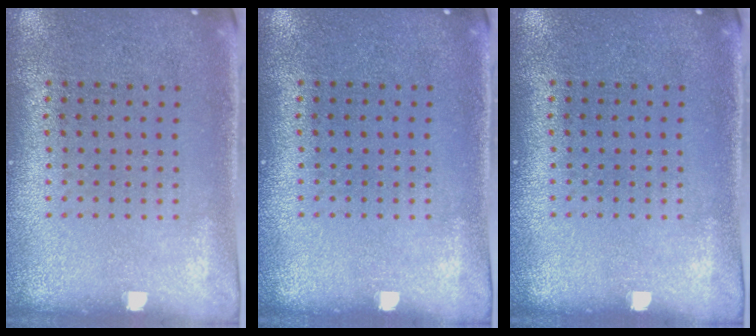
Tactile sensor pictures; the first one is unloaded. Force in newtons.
{"total": 0.0}
{"total": 0.0}